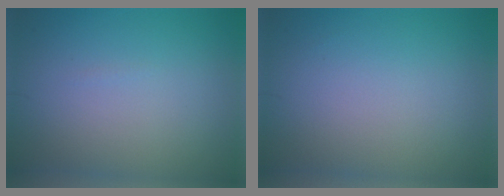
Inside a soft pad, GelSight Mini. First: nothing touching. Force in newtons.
{"total": 0.0}